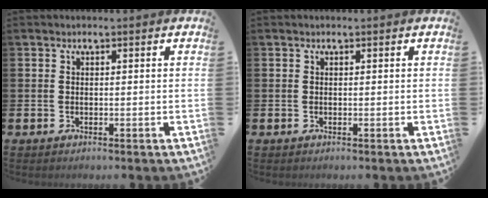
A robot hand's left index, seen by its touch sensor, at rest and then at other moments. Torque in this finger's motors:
{"motor_torque": [-0.01, -0.12, 0.04, -0.01]}